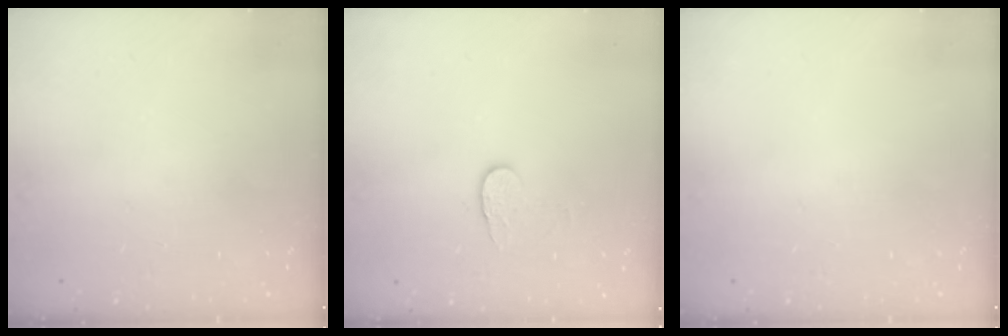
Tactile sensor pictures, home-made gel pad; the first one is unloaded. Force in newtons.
{"total": 4.3, "press": 4.3, "slide": 0.4}
{"total": 0.0}